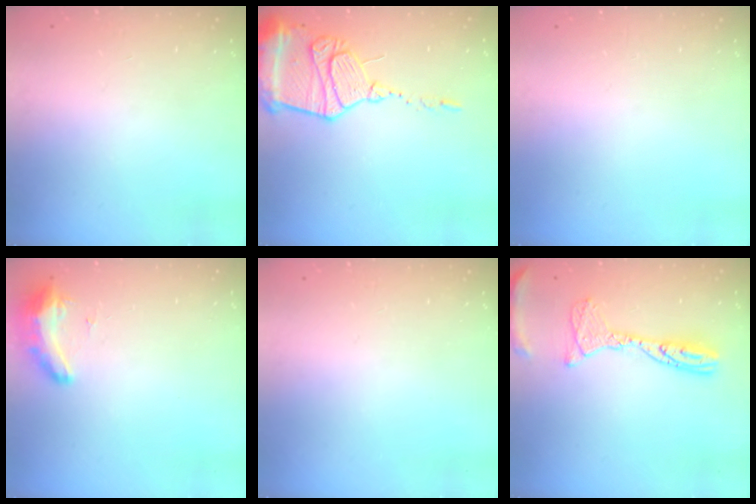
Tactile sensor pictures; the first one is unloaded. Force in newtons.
{"total": 17.8, "press": 17.7, "slide": 1.5}
{"total": 0.0}
{"total": 8.5, "press": 8.3, "slide": 1.6}
{"total": 12.1, "press": 3.1, "slide": 11.7}
{"total": 13.7, "press": 13.7, "slide": 1.3}